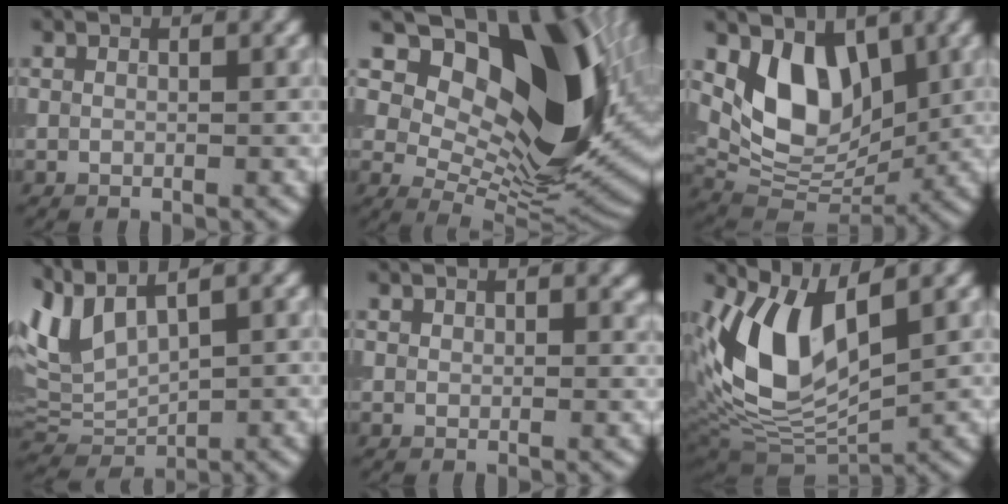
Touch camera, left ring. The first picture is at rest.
{"total": 16.1, "force": [5.0, 9.1, 12.3], "torque": [-0.171, -0.002, 0.094]}
{"total": 7.1, "force": [2.4, 4.6, 4.9], "torque": [-0.083, -0.020, 0.043]}
{"total": 5.2, "force": [3.0, 2.5, 3.5], "torque": [-0.094, 0.009, 0.061]}
{"total": 1.4, "force": [1.1, 0.7, 0.4], "torque": [-0.004, -0.001, 0.021]}
{"total": 9.1, "force": [2.7, 4.7, 7.4], "torque": [-0.161, -0.007, 0.054]}